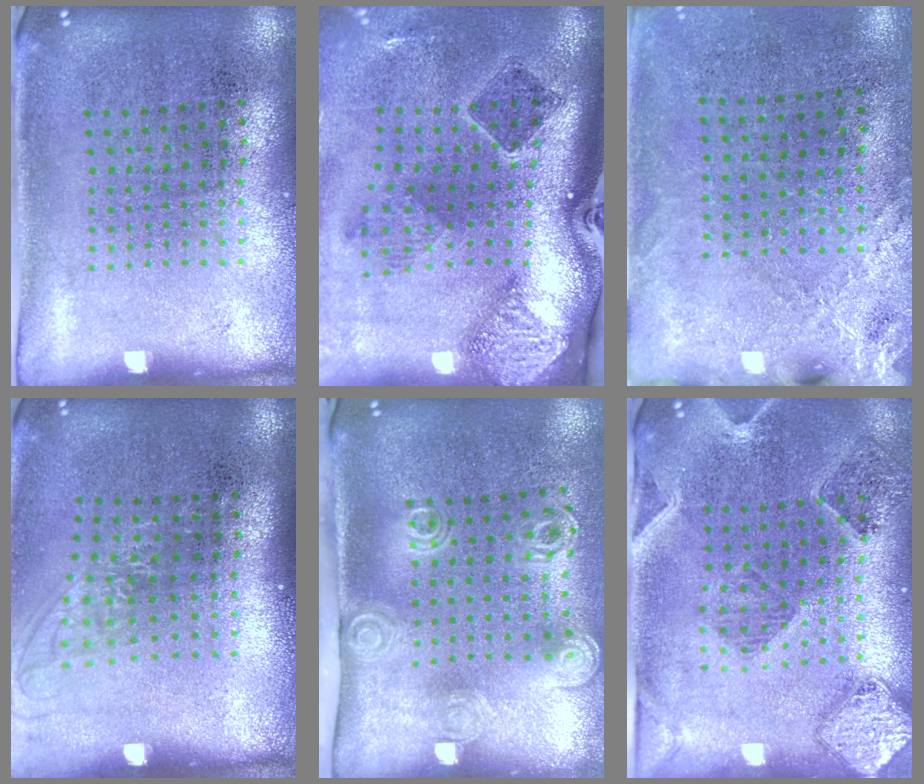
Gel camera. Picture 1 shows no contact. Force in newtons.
{"total": 2.8, "press": 1.8, "slide": 2.1}
{"total": 2.4, "press": 2.1, "slide": 1.2}
{"total": 1.2, "press": 1.0, "slide": 0.7}
{"total": 2.1, "press": 1.4, "slide": 1.5}
{"total": 1.6, "press": 1.6, "slide": 0.3}